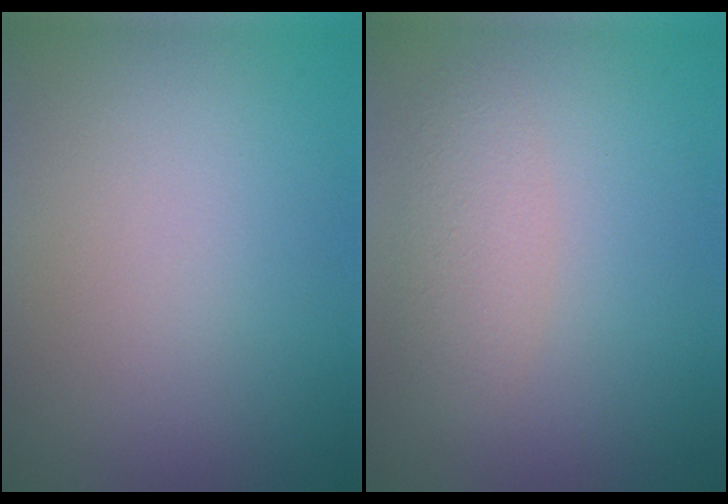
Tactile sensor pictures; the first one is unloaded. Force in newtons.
{"total": 2.4, "press": 2.4, "slide": 0.0}